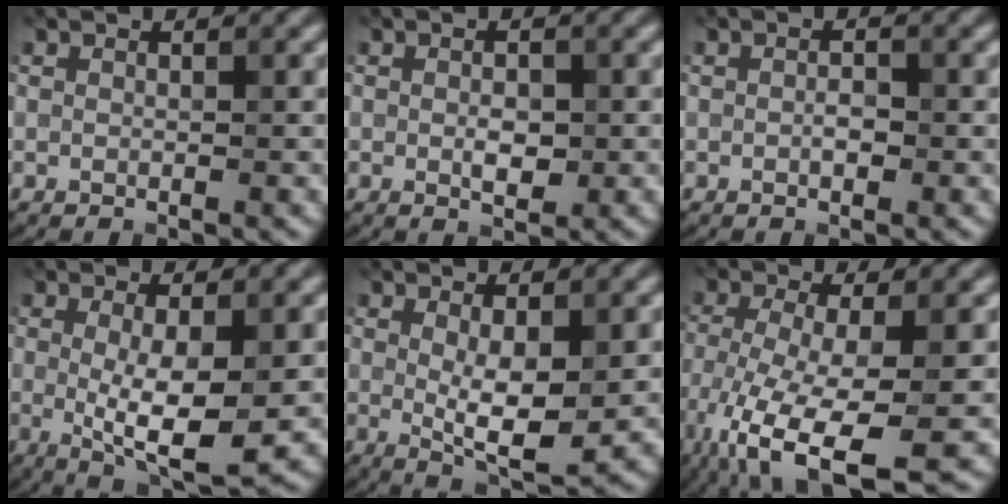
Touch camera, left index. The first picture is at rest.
{"total": 1.9, "force": [-0.1, 1.1, 1.6], "torque": [-0.026, -0.003, 0.000]}
{"total": 1.1, "force": [-0.2, 0.5, 0.9], "torque": [-0.017, 0.001, -0.003]}
{"total": 5.9, "force": [-0.5, 1.4, 5.7], "torque": [-0.099, -0.015, -0.003]}
{"total": 4.8, "force": [0.1, 1.4, 4.6], "torque": [-0.081, -0.012, 0.007]}
{"total": 11.0, "force": [-5.4, 3.4, 8.9], "torque": [-0.186, -0.032, -0.096]}